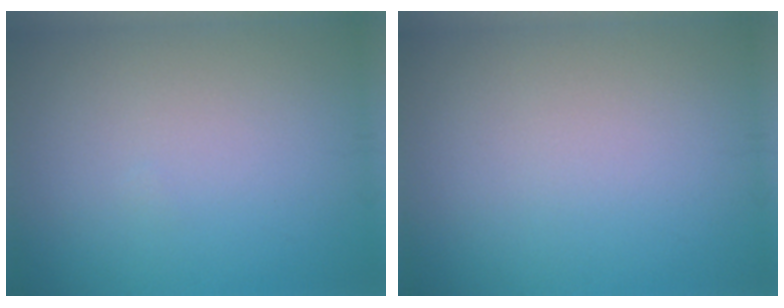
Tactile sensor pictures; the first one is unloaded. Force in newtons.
{"total": 0.0}